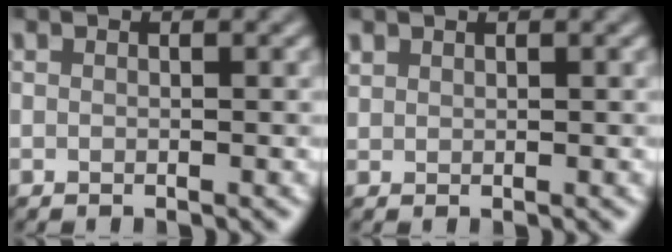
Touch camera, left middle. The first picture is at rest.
{"total": 0.8, "force": [0.7, 0.4, 0.0], "torque": [-0.001, 0.000, 0.018]}